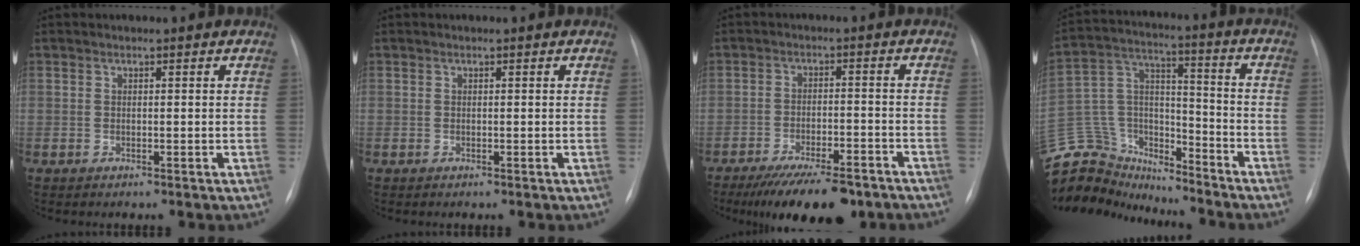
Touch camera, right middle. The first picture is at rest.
{"total": 0.0}
{"total": 12.8, "force": [-9.8, 3.6, 7.5], "torque": [-0.109, -0.012, -0.151]}
{"total": 19.2, "force": [-17.8, 6.6, 3.3], "torque": [-0.085, 0.071, -0.290]}